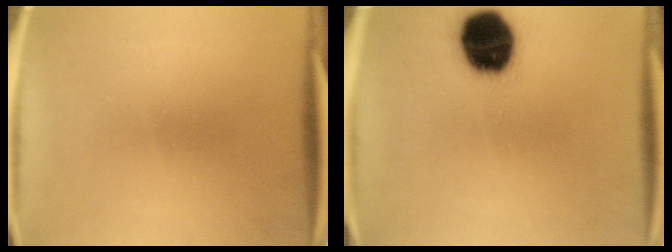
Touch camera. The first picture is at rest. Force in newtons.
{"total": 16.1}